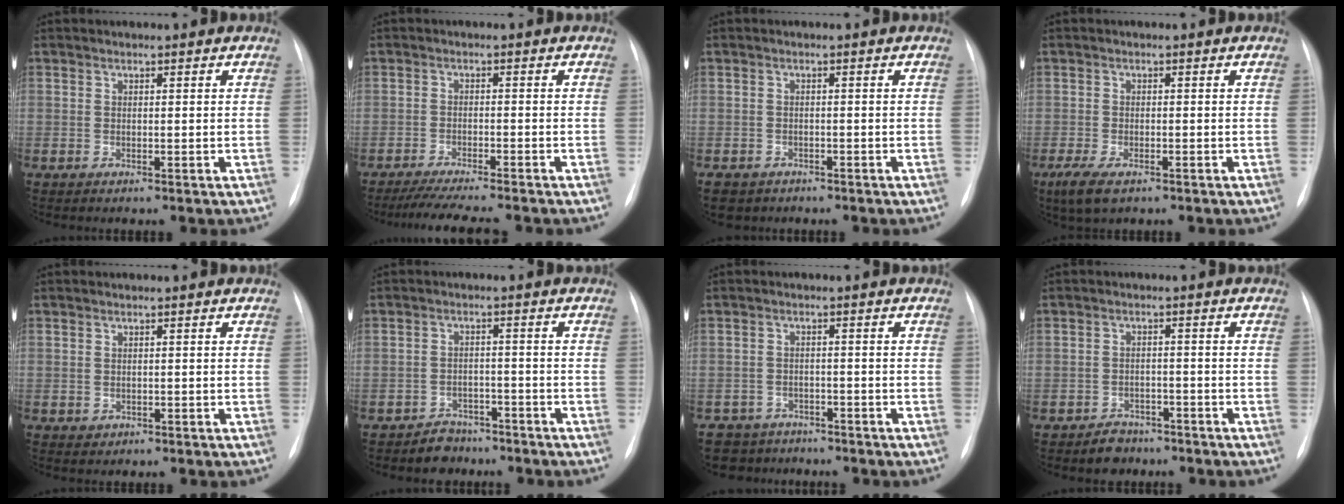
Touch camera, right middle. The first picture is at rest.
{"total": 9.1, "force": [-7.9, 0.3, 4.5], "torque": [-0.064, -0.019, -0.123]}
{"total": 5.0, "force": [-3.5, 3.4, 1.1], "torque": [-0.019, 0.001, -0.049]}
{"total": 4.5, "force": [-2.7, 1.7, 3.2], "torque": [-0.071, -0.009, -0.041]}
{"total": 0.9, "force": [-0.2, 0.8, 0.2], "torque": [-0.002, 0.004, 0.001]}
{"total": 3.8, "force": [-2.9, 2.4, -0.2], "torque": [0.000, 0.012, -0.043]}
{"total": 5.2, "force": [-4.2, 2.9, -0.6], "torque": [0.017, 0.006, -0.065]}
{"total": 3.3, "force": [-2.5, 2.2, 0.4], "torque": [-0.011, 0.011, -0.033]}